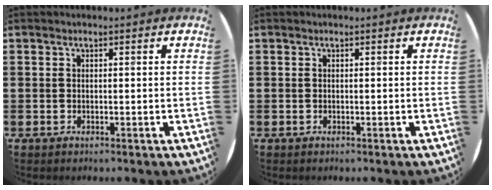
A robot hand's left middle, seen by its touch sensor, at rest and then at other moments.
{"total": 0.0}